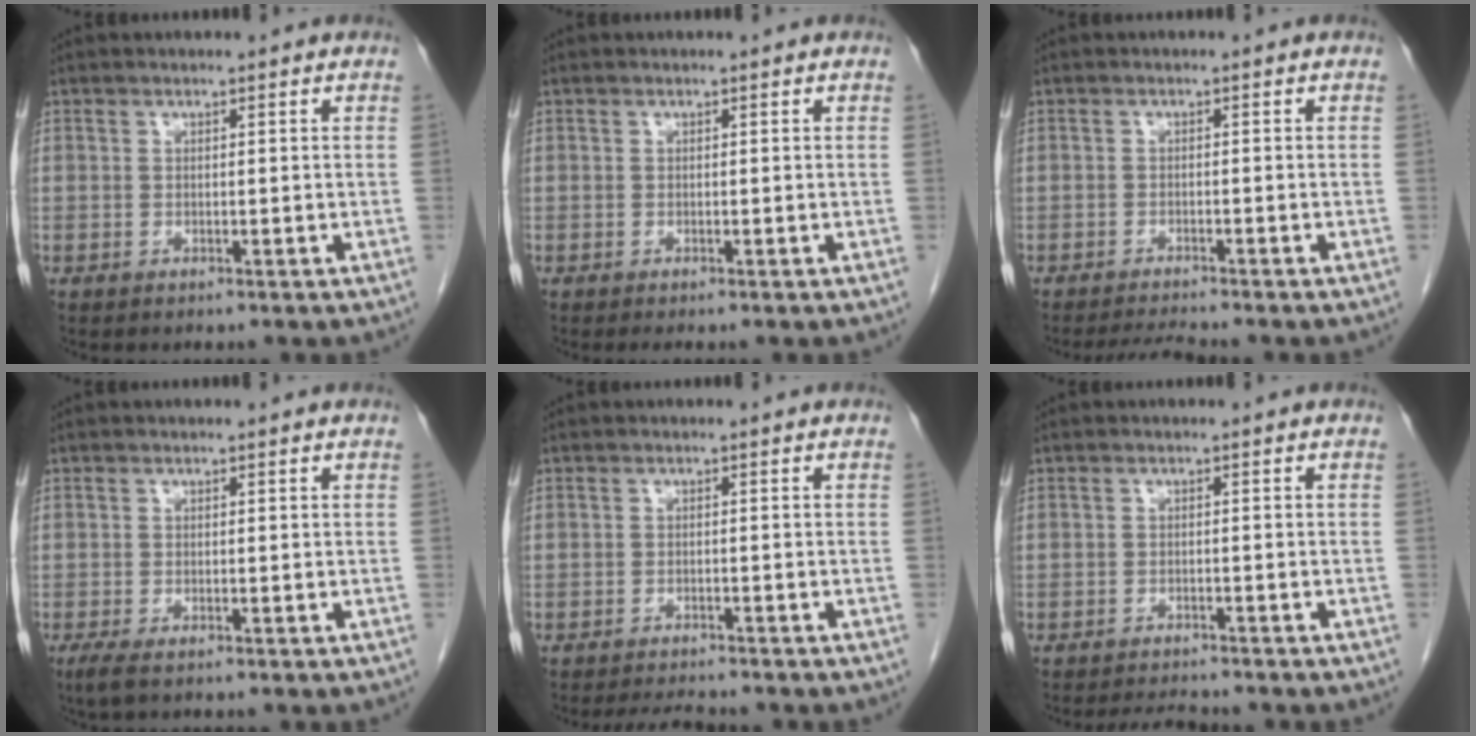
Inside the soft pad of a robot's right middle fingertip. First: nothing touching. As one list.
[{"total": 0.8, "force": [-0.7, 0.0, 0.4], "torque": [-0.006, -0.002, -0.009]}, {"total": 2.9, "force": [-2.7, -0.8, 0.4], "torque": [-0.016, -0.017, -0.047]}, {"total": 1.7, "force": [-1.1, 0.3, 1.3], "torque": [-0.032, -0.007, -0.020]}, {"total": 3.3, "force": [-3.2, 0.2, 0.8], "torque": [-0.017, -0.012, -0.050]}, {"total": 3.1, "force": [-3.0, 0.3, 0.5], "torque": [-0.012, -0.012, -0.048]}]